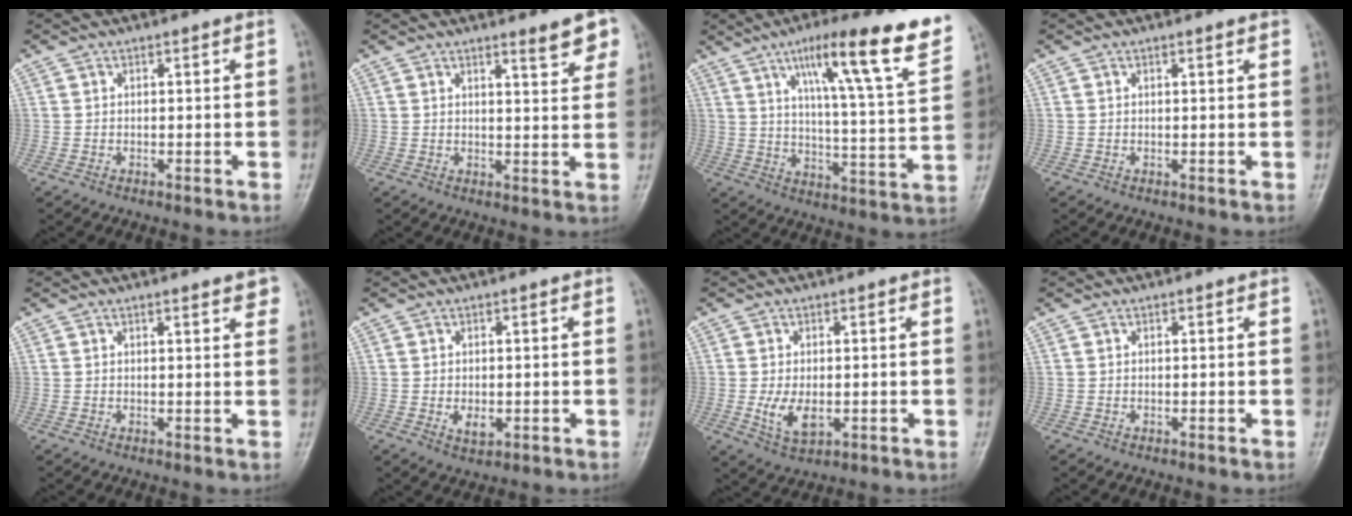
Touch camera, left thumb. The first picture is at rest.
{"total": 5.0, "force": [3.5, 1.0, 3.5], "torque": [-0.031, -0.023, 0.044]}
{"total": 21.0, "force": [12.0, 2.5, 17.1], "torque": [-0.226, -0.038, 0.177]}
{"total": 0.9, "force": [0.6, 0.2, 0.7], "torque": [-0.007, 0.000, 0.007]}
{"total": 2.9, "force": [2.0, 0.8, 1.9], "torque": [-0.011, -0.005, 0.021]}
{"total": 3.0, "force": [-0.5, 2.0, 2.2], "torque": [-0.028, -0.004, -0.004]}
{"total": 5.6, "force": [-0.9, 3.3, 4.4], "torque": [-0.080, -0.011, -0.012]}
{"total": 0.0}